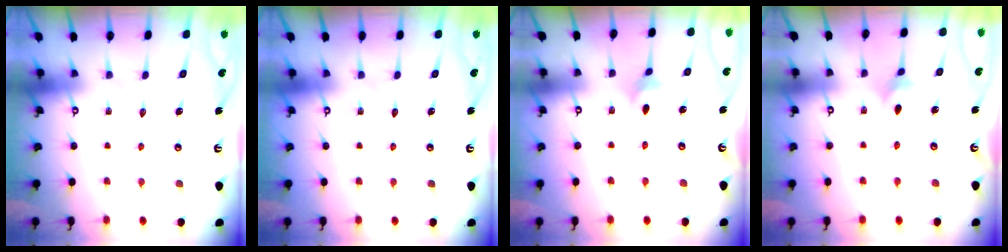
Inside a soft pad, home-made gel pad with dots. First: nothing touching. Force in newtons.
{"total": 0.0}
{"total": 2.5, "press": 2.4, "slide": 0.6}
{"total": 2.9, "press": 2.8, "slide": 0.7}